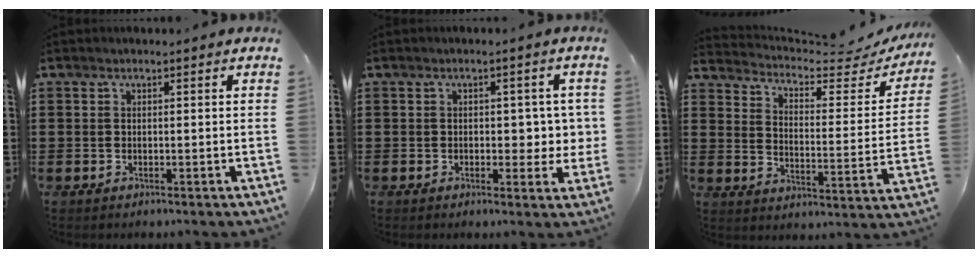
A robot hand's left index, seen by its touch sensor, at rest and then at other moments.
{"total": 3.9, "force": [0.4, 2.5, 3.0], "torque": [-0.039, 0.002, -0.001]}
{"total": 3.8, "force": [3.3, 0.8, 1.5], "torque": [-0.044, -0.028, 0.048]}